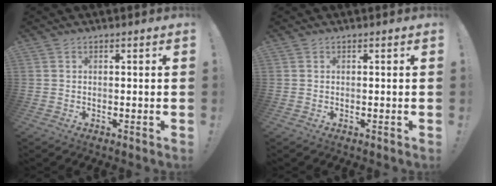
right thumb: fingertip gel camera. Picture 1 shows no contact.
{"total": 0.0}